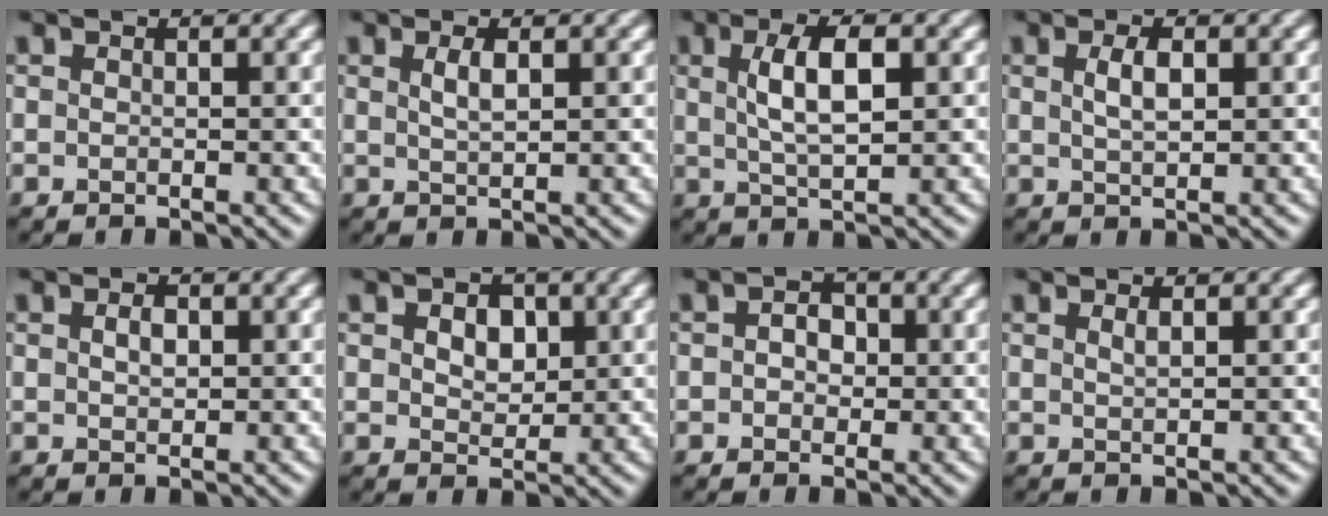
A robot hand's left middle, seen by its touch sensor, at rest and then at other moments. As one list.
[{"total": 1.6, "force": [0.6, 0.5, 1.4], "torque": [-0.026, 0.002, 0.012]}, {"total": 4.6, "force": [1.1, 1.5, 4.2], "torque": [-0.083, 0.005, 0.021]}, {"total": 2.0, "force": [0.6, 0.7, 1.8], "torque": [-0.037, 0.002, 0.013]}, {"total": 1.3, "force": [0.3, 0.7, 1.0], "torque": [-0.018, 0.002, 0.007]}, {"total": 3.2, "force": [1.0, 2.1, 2.2], "torque": [-0.034, 0.004, 0.012]}, {"total": 2.3, "force": [0.3, 1.8, 1.5], "torque": [-0.016, 0.006, -0.010]}, {"total": 0.8, "force": [0.4, 0.2, 0.6], "torque": [-0.007, 0.001, 0.007]}]